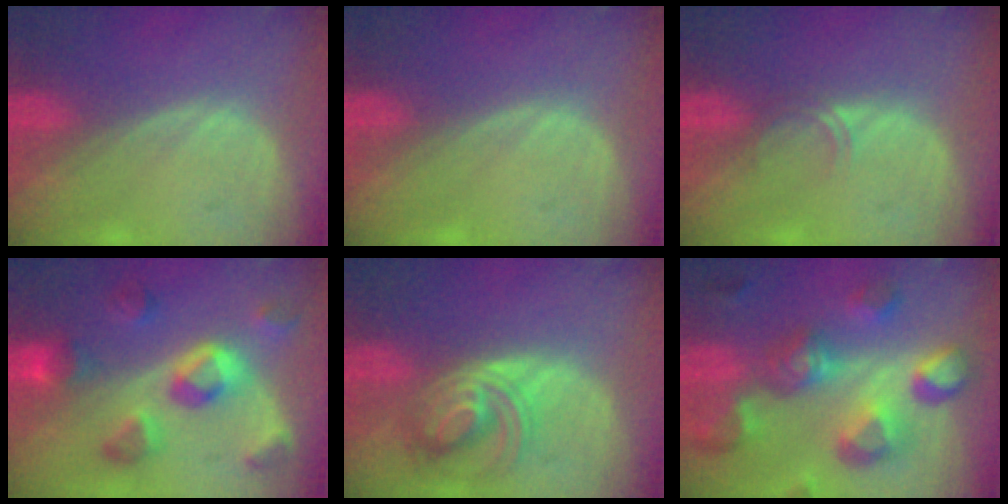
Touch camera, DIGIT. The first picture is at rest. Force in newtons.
{"total": 0.0}
{"total": 1.7, "press": 1.4, "slide": 1.0}
{"total": 8.4, "press": 8.1, "slide": 2.3}
{"total": 6.4, "press": 6.3, "slide": 0.7}
{"total": 11.2, "press": 10.0, "slide": 5.0}